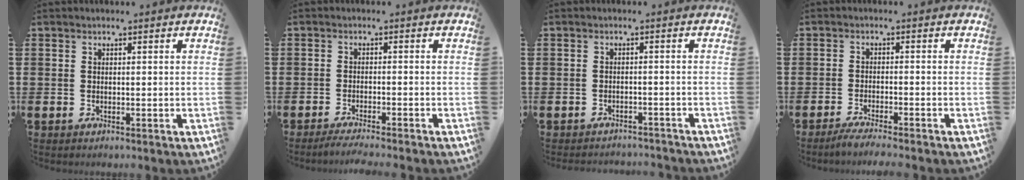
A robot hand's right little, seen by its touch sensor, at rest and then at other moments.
{"total": 1.9, "force": [-1.7, -0.2, 0.9], "torque": [-0.012, 0.003, -0.032]}
{"total": 1.2, "force": [-1.2, 0.0, 0.0], "torque": [-0.005, 0.002, -0.025]}
{"total": 2.6, "force": [-2.2, -0.1, 1.3], "torque": [-0.019, 0.001, -0.040]}